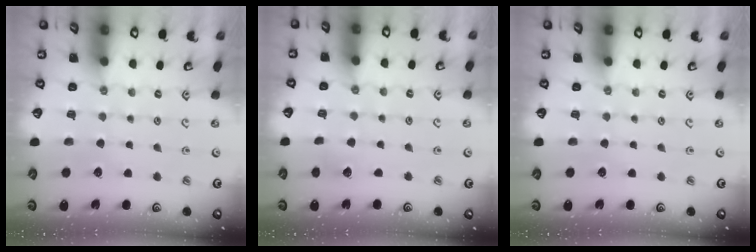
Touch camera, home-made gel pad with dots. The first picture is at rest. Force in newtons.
{"total": 2.7, "press": 2.7, "slide": 0.3}
{"total": 0.0}